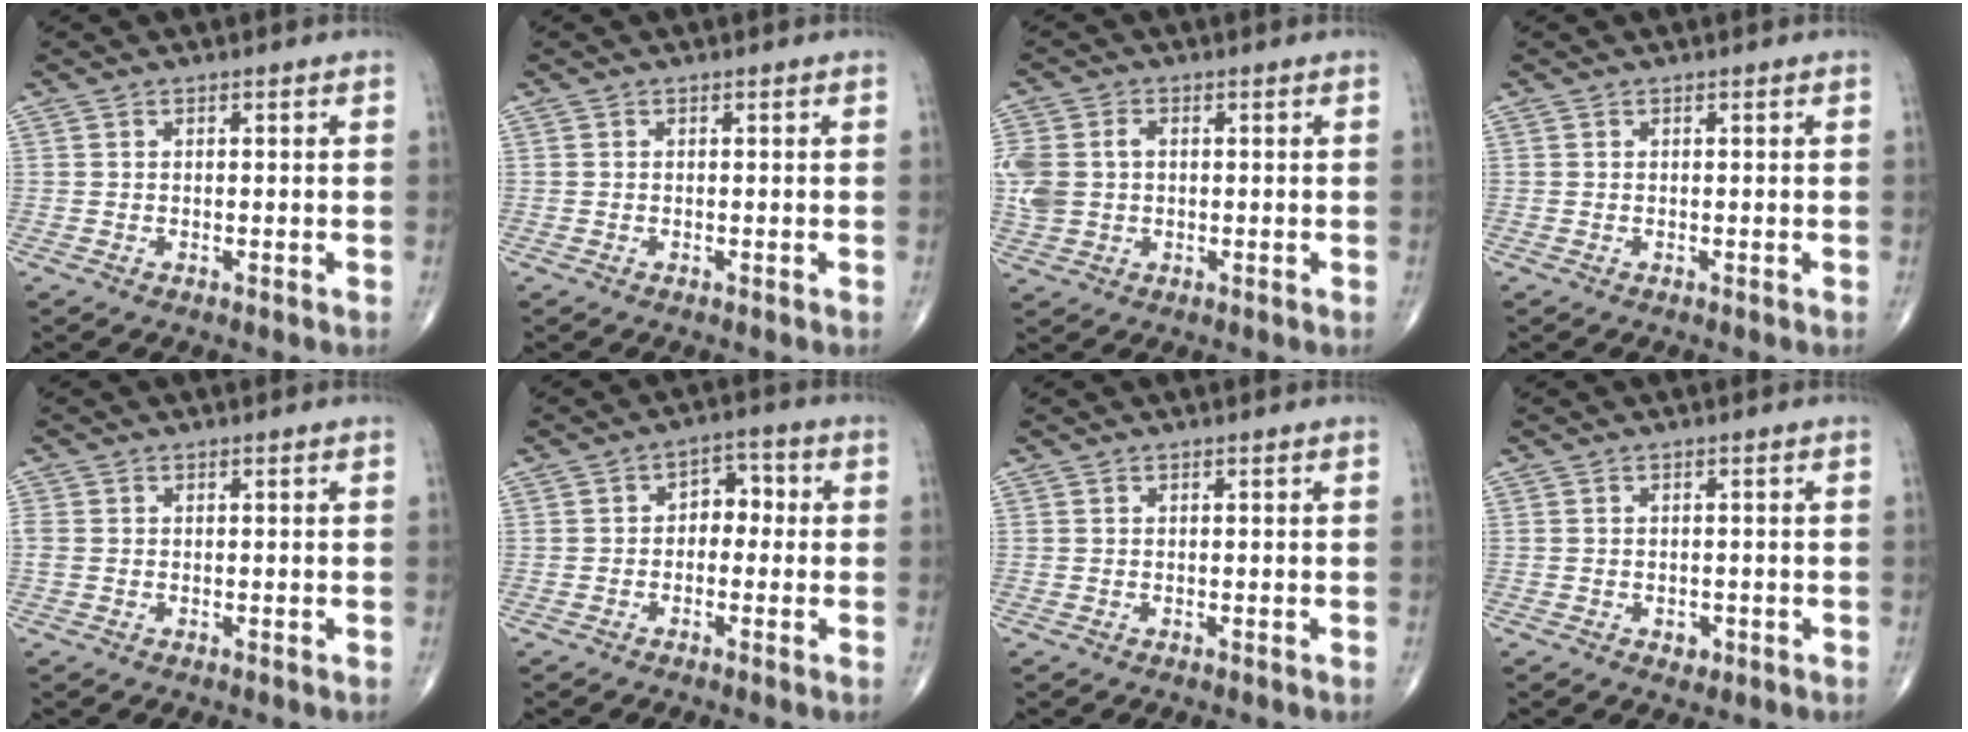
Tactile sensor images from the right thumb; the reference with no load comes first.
{"total": 0.0}
{"total": 8.7, "force": [0.5, 6.6, 5.7], "torque": [-0.146, 0.015, 0.013]}
{"total": 0.0}
{"total": 1.6, "force": [0.0, 1.2, 1.0], "torque": [-0.038, 0.000, -0.002]}
{"total": 4.8, "force": [-0.2, 3.5, 3.3], "torque": [-0.017, 0.021, -0.016]}
{"total": 0.0}
{"total": 1.7, "force": [-0.7, 1.3, 1.0], "torque": [-0.009, 0.001, -0.006]}